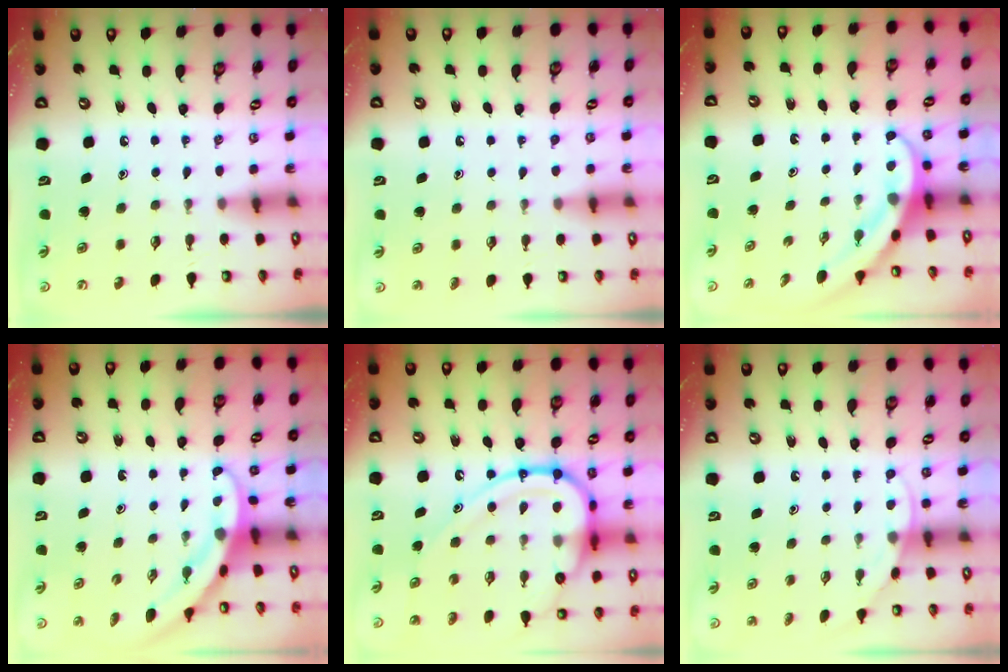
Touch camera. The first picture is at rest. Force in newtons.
{"total": 3.7, "press": 3.6, "slide": 0.4}
{"total": 4.0, "press": 4.0, "slide": 0.4}
{"total": 4.1, "press": 4.1, "slide": 0.2}
{"total": 20.4, "press": 20.3, "slide": 2.2}
{"total": 4.6, "press": 4.6, "slide": 0.3}